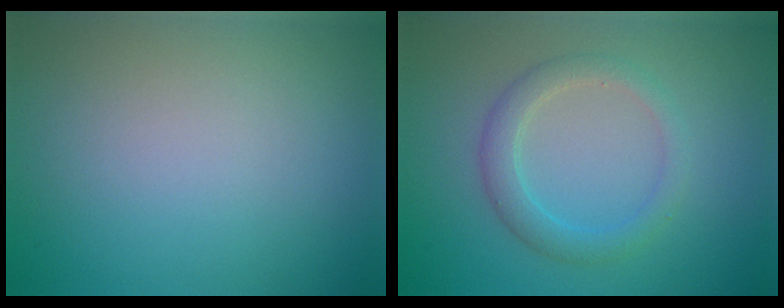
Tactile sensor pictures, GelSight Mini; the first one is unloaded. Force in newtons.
{"total": 2.7, "press": 2.7, "slide": 0.2}